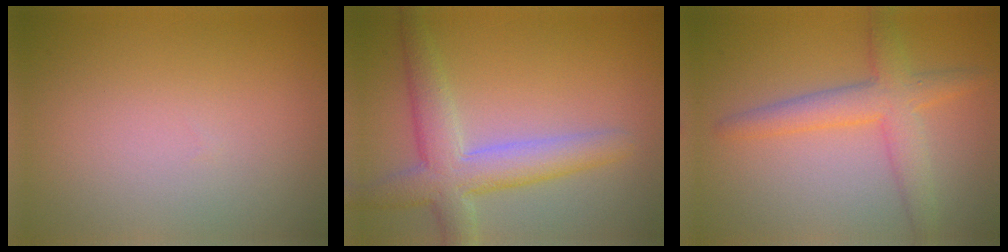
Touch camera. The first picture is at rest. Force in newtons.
{"total": 5.5, "press": 5.5, "slide": 0.3}
{"total": 4.0, "press": 4.0, "slide": 0.3}